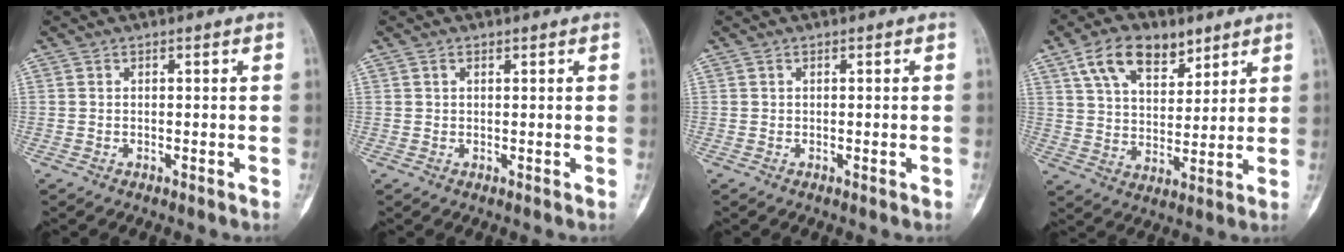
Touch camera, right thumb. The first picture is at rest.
{"total": 0.7, "force": [0.5, 0.4, 0.4], "torque": [-0.005, 0.001, 0.007]}
{"total": 0.7, "force": [-0.1, 0.2, 0.7], "torque": [-0.006, 0.000, 0.001]}
{"total": 12.7, "force": [7.4, 7.1, 7.5], "torque": [-0.100, -0.029, 0.135]}